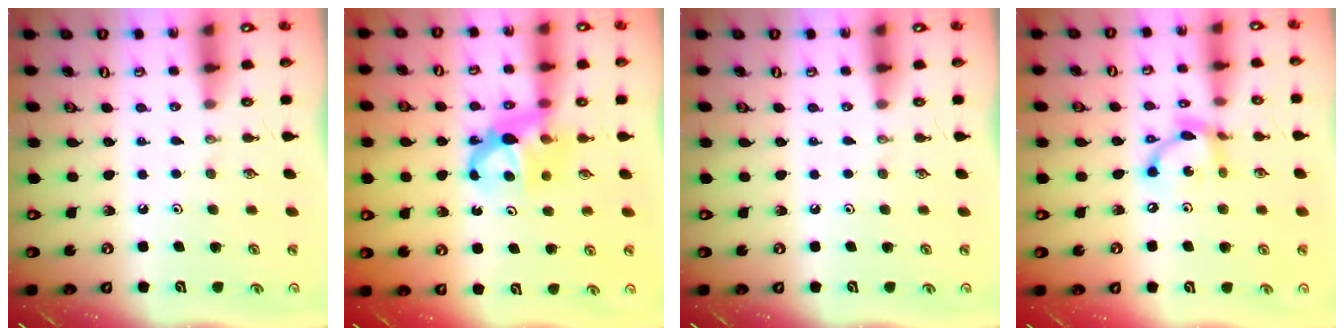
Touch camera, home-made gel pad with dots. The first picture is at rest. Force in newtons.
{"total": 6.6, "press": 6.5, "slide": 0.5}
{"total": 0.0}
{"total": 10.3, "press": 10.3, "slide": 0.4}